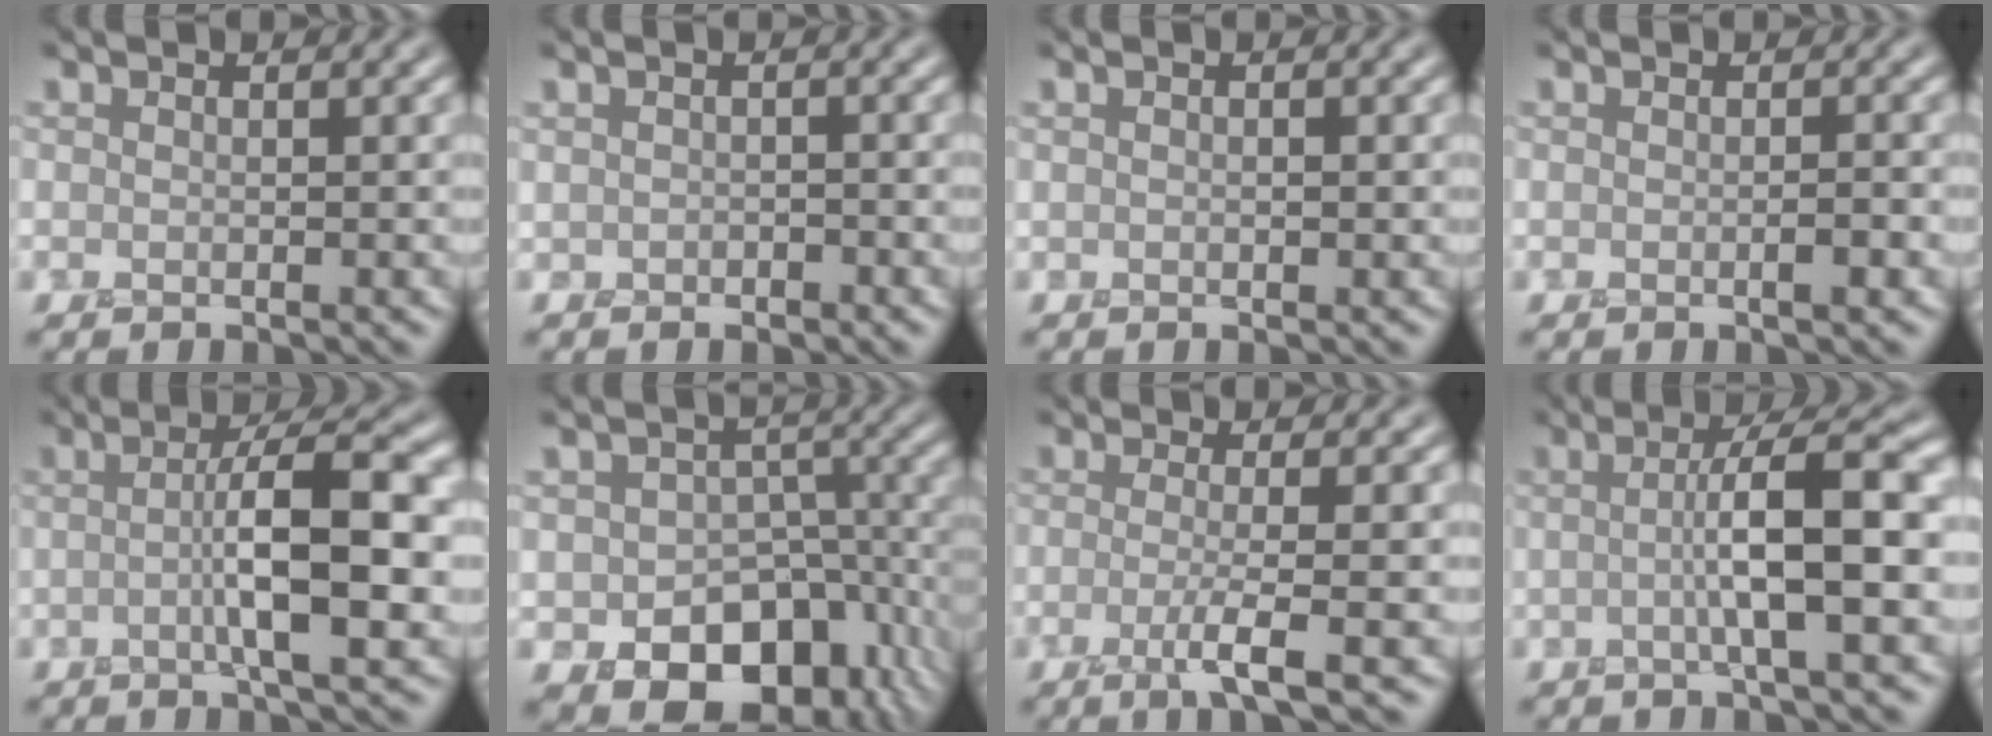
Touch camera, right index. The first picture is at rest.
{"total": 1.0, "force": [-0.4, 0.8, 0.5], "torque": [-0.008, -0.005, -0.010]}
{"total": 0.8, "force": [0.1, 0.4, 0.7], "torque": [-0.010, 0.001, 0.002]}
{"total": 1.1, "force": [-0.3, 0.1, 1.0], "torque": [-0.014, 0.001, -0.004]}
{"total": 7.0, "force": [-0.4, 1.3, 6.8], "torque": [-0.107, 0.008, -0.011]}
{"total": 11.3, "force": [-4.9, 7.6, 6.8], "torque": [-0.089, -0.022, -0.066]}
{"total": 3.9, "force": [-0.9, 0.8, 3.7], "torque": [-0.060, -0.007, -0.023]}
{"total": 6.5, "force": [0.0, 1.1, 6.4], "torque": [-0.099, 0.011, -0.004]}